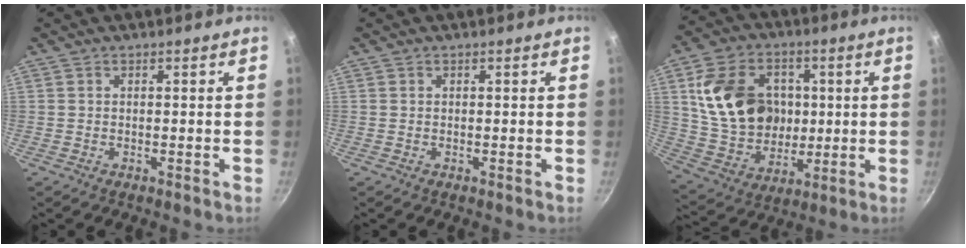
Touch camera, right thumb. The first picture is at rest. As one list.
[{"total": 0.0}, {"total": 19.5, "force": [3.2, 15.2, 11.8], "torque": [-0.183, 0.002, 0.069]}]